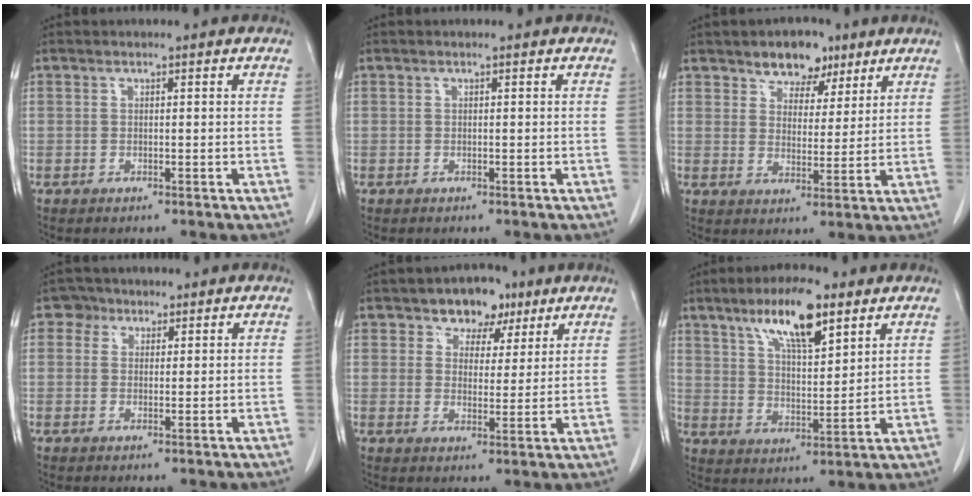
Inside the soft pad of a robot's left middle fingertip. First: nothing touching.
{"total": 0.0}
{"total": 6.7, "force": [4.7, 3.9, 2.8], "torque": [-0.036, 0.006, 0.077]}
{"total": 2.6, "force": [1.6, 2.1, 0.1], "torque": [0.004, 0.001, 0.020]}
{"total": 6.5, "force": [4.2, 4.3, 2.6], "torque": [-0.028, 0.011, 0.066]}
{"total": 11.5, "force": [7.2, 2.7, 8.5], "torque": [-0.152, 0.005, 0.128]}